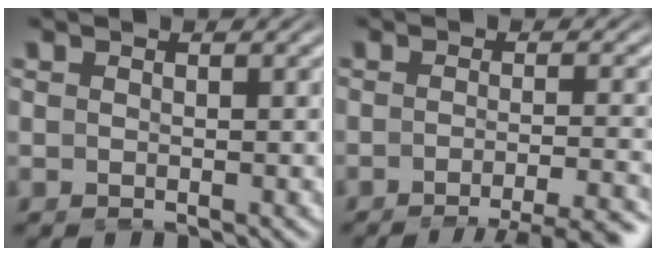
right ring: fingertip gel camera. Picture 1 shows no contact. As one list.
[{"total": 9.6, "force": [-8.6, 2.2, 3.8], "torque": [-0.031, -0.012, -0.128]}]